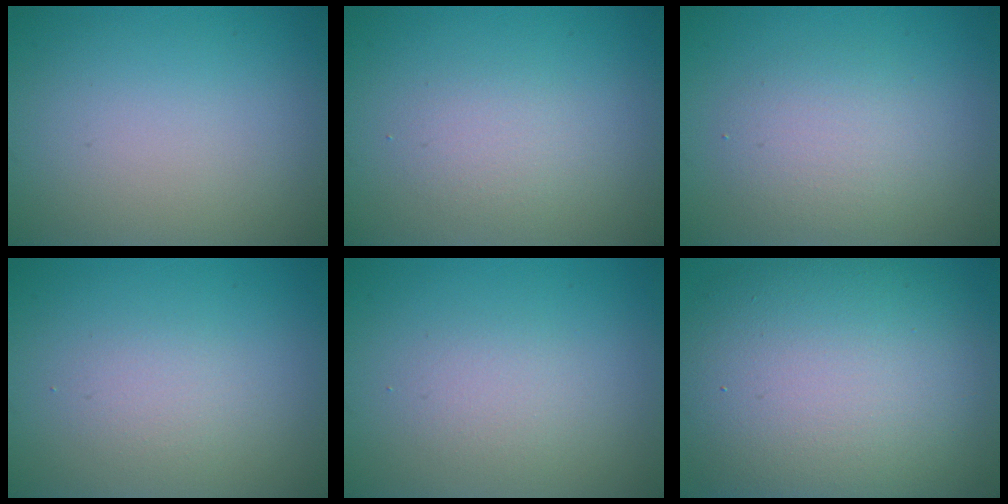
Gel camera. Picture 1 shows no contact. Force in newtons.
{"total": 1.7, "press": 1.7, "slide": 0.1}
{"total": 2.9, "press": 2.9, "slide": 0.2}
{"total": 1.6, "press": 1.6, "slide": 0.1}
{"total": 1.7, "press": 1.7, "slide": 0.2}
{"total": 14.6, "press": 14.6, "slide": 0.3}